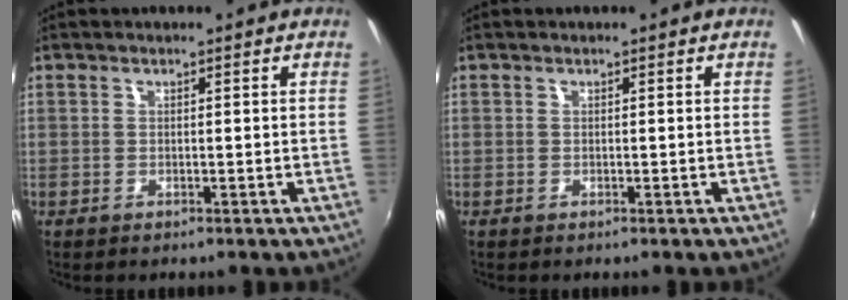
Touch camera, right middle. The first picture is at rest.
{"total": 0.0}